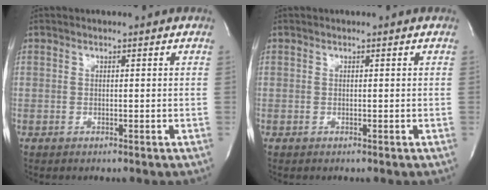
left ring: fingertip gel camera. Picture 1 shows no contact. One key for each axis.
{"total": 0.0}